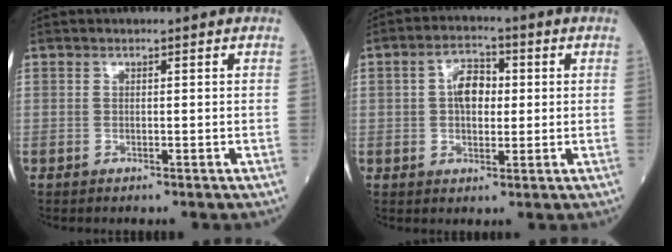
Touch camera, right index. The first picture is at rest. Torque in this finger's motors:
{"motor_torque": [0.11, -0.03, 0.10, 0.03]}